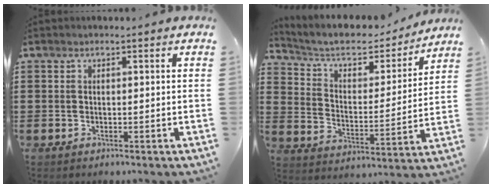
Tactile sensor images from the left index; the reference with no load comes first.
{"total": 6.5, "force": [5.3, 2.4, 2.7], "torque": [-0.081, -0.028, 0.086]}